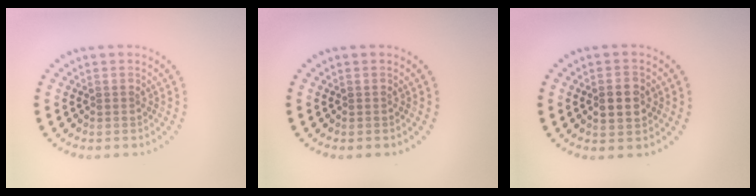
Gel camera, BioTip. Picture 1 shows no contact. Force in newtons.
{"total": 0.0}
{"total": 3.0, "press": 3.0, "slide": 0.1}